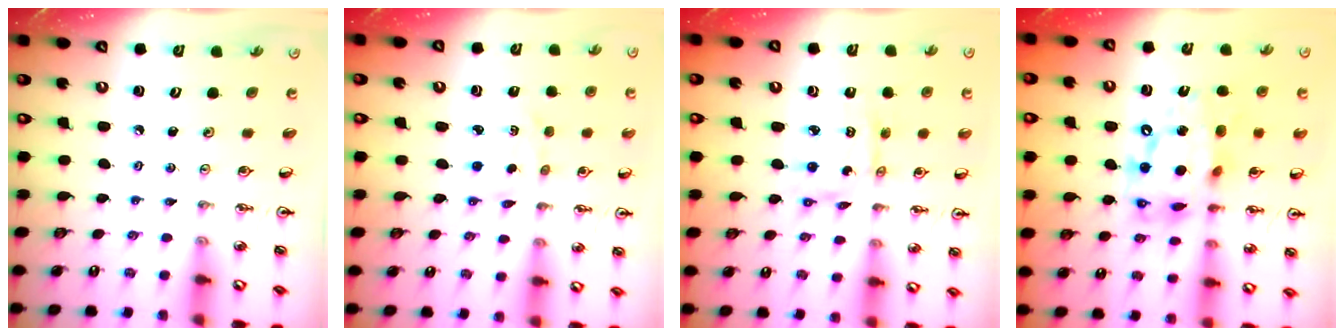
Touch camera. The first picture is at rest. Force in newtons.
{"total": 2.4, "press": 2.4, "slide": 0.3}
{"total": 6.4, "press": 6.4, "slide": 0.3}
{"total": 16.8, "press": 16.8, "slide": 1.6}